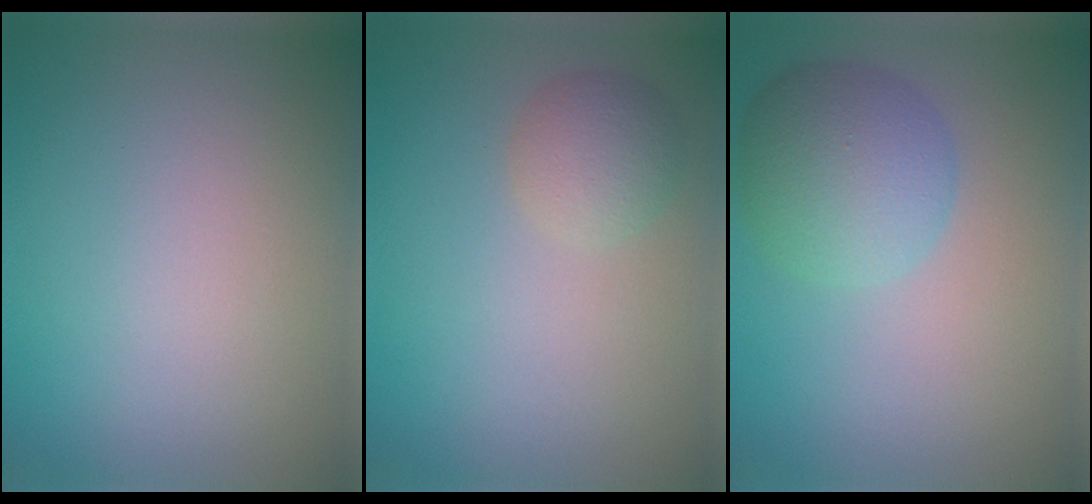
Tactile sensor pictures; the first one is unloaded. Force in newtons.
{"total": 2.2, "press": 2.2, "slide": 0.1}
{"total": 5.4, "press": 5.4, "slide": 0.2}